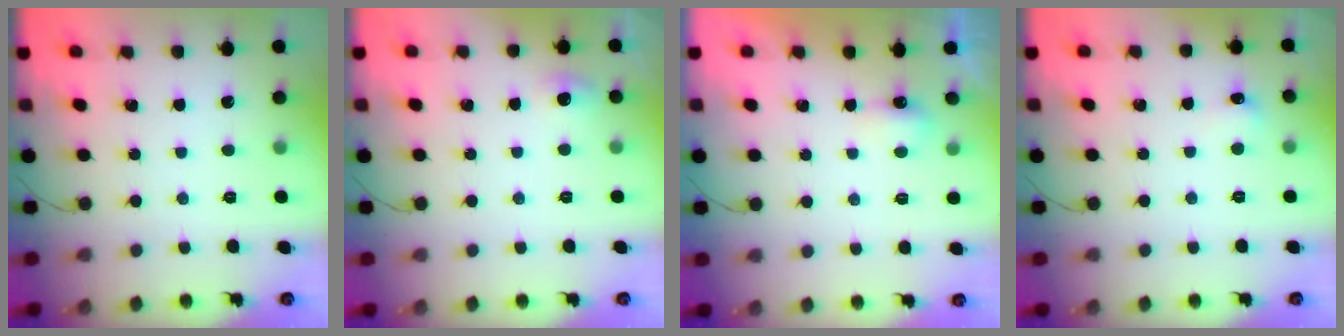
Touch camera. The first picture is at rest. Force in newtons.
{"total": 4.5, "press": 4.3, "slide": 1.3}
{"total": 3.5, "press": 3.4, "slide": 0.7}
{"total": 4.8, "press": 4.6, "slide": 1.4}